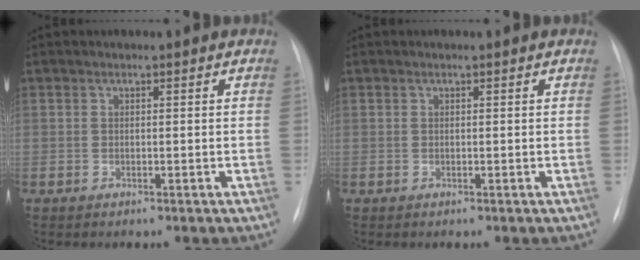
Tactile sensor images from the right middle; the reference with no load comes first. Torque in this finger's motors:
{"motor_torque": [-0.01, -0.01, 0.00, 0.00]}